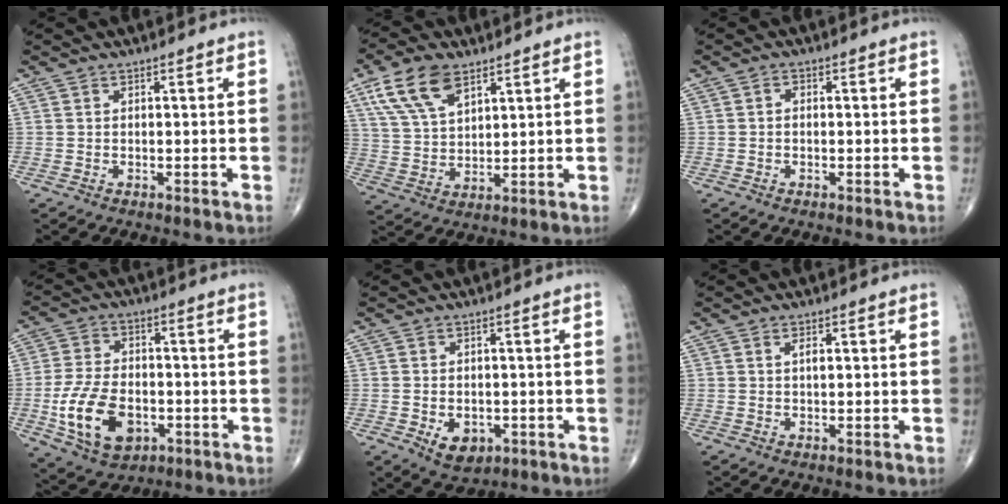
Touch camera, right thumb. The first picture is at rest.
{"total": 11.4, "force": [6.3, 5.8, 7.5], "torque": [-0.135, -0.016, 0.128]}
{"total": 1.2, "force": [-0.1, 0.9, 0.8], "torque": [-0.009, 0.006, -0.003]}
{"total": 14.1, "force": [-3.8, 8.9, 10.2], "torque": [-0.177, 0.009, -0.062]}
{"total": 5.9, "force": [-1.9, 4.1, 3.7], "torque": [-0.042, 0.005, -0.019]}
{"total": 1.4, "force": [0.3, 0.6, 1.2], "torque": [-0.021, 0.000, 0.004]}